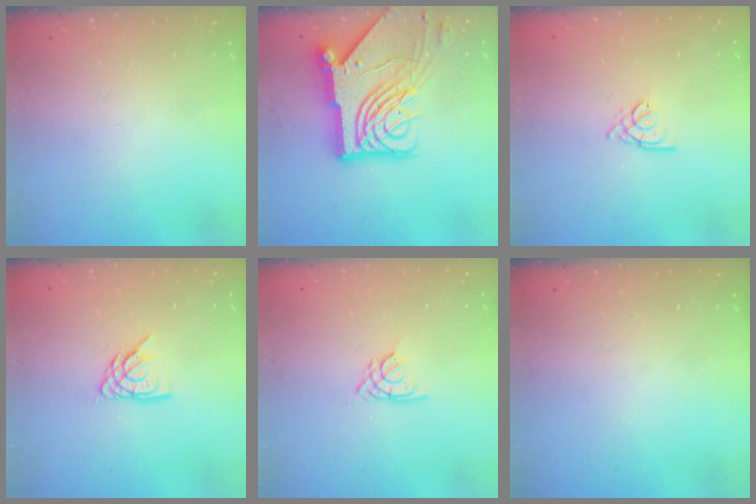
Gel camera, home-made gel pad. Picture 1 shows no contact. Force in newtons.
{"total": 19.9, "press": 19.8, "slide": 2.6}
{"total": 2.3, "press": 2.3, "slide": 0.5}
{"total": 6.7, "press": 6.7, "slide": 0.6}
{"total": 2.2, "press": 2.1, "slide": 0.5}
{"total": 0.0}